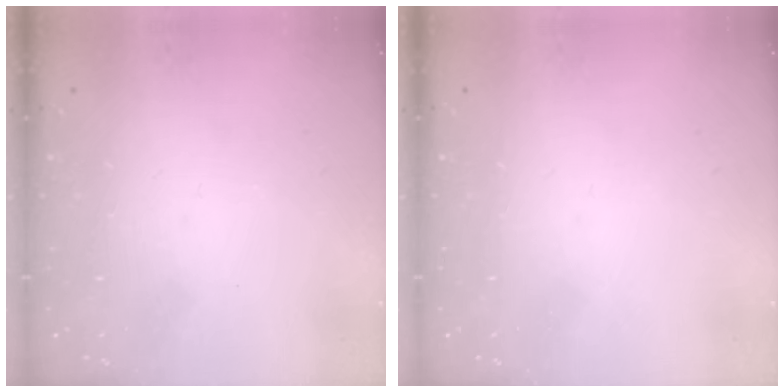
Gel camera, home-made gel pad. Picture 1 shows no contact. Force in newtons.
{"total": 0.0}